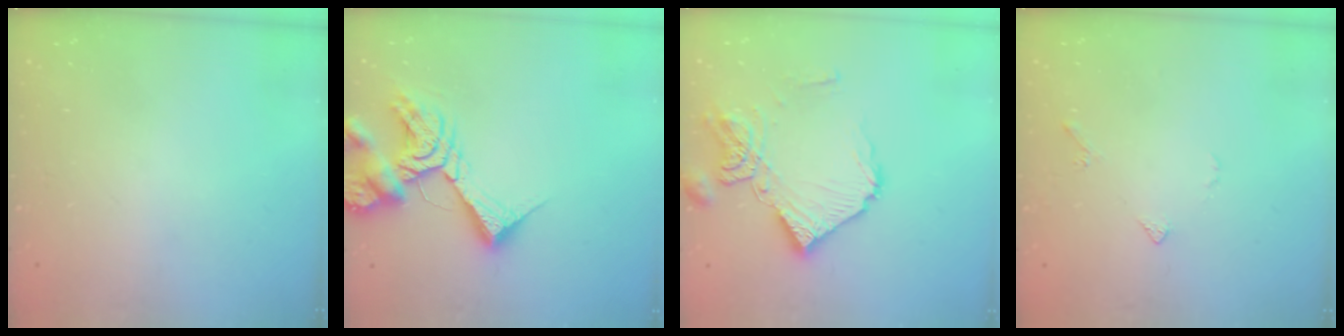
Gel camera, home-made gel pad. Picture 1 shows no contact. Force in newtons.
{"total": 15.5, "press": 15.4, "slide": 1.7}
{"total": 13.9, "press": 13.8, "slide": 1.5}
{"total": 3.9, "press": 3.9, "slide": 0.7}